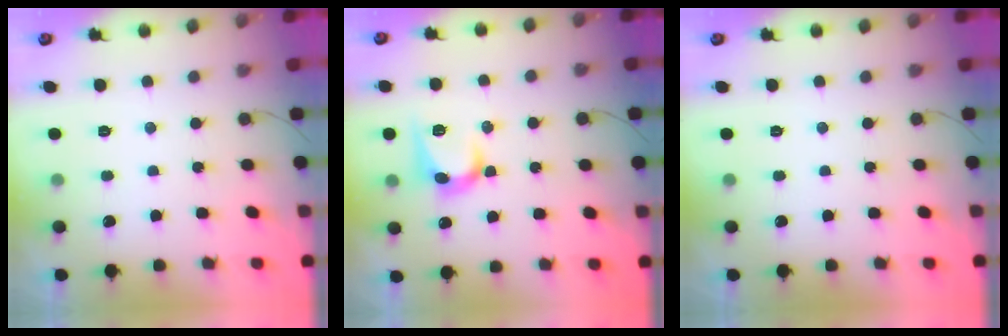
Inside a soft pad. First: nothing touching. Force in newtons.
{"total": 9.8, "press": 9.8, "slide": 0.7}
{"total": 0.0}